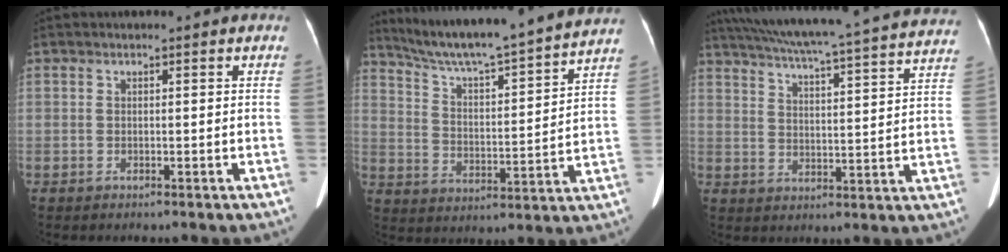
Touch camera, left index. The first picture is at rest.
{"total": 21.8, "force": [19.8, -0.6, 9.2], "torque": [-0.157, -0.018, 0.287]}
{"total": 29.5, "force": [26.7, 1.6, 12.5], "torque": [-0.213, -0.034, 0.336]}